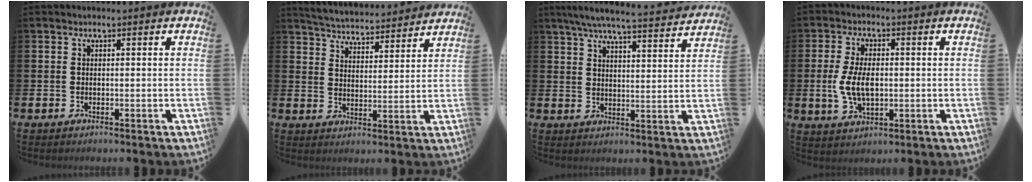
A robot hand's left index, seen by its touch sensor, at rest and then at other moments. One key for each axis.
{"total": 5.1, "fx": 5.0, "fy": 0.5, "fz": 0.2, "tx": -0.030, "ty": -0.037, "tz": 0.088}
{"total": 6.6, "fx": 6.2, "fy": 0.2, "fz": 2.2, "tx": -0.051, "ty": -0.040, "tz": 0.105}
{"total": 6.3, "fx": -0.2, "fy": 3.5, "fz": 5.2, "tx": -0.098, "ty": 0.001, "tz": -0.008}